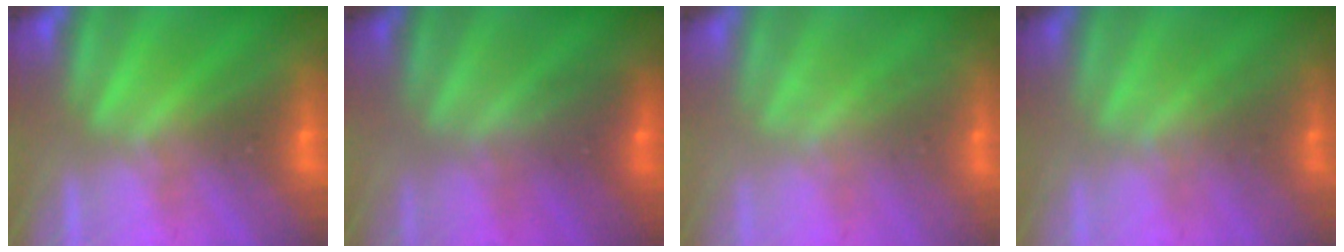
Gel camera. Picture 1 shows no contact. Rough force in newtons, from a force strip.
{"total": 2.1}
{"total": 1.7}
{"total": 1.8}